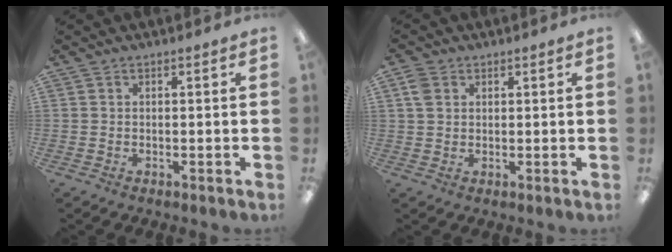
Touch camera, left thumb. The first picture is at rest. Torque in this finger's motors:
{"motor_torque": [-0.24, 0.18, -0.09, 0.14, 0.02]}